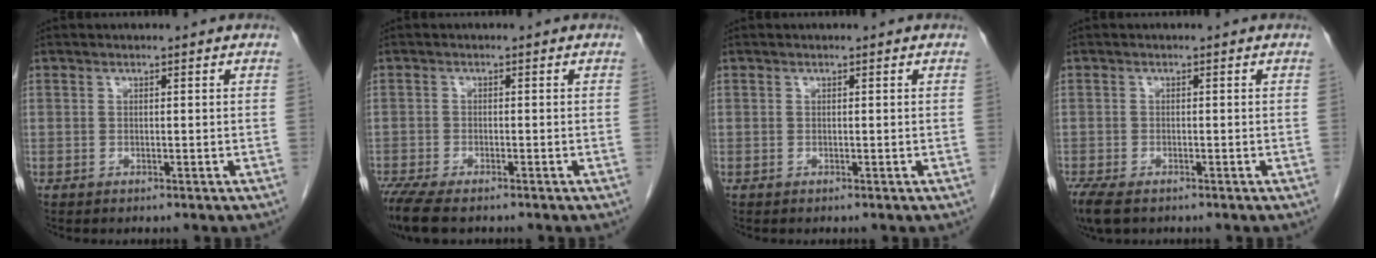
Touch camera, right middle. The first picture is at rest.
{"total": 7.4, "force": [-5.8, 2.0, 4.2], "torque": [-0.079, -0.017, -0.096]}
{"total": 0.0}
{"total": 6.4, "force": [-4.4, 2.8, 3.8], "torque": [-0.083, -0.017, -0.073]}